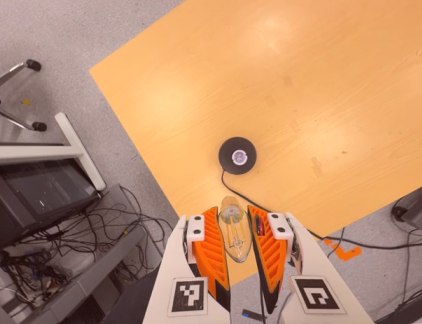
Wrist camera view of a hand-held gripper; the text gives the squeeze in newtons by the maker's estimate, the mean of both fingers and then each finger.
{"total": 21.8, "left": 24.2, "right": 19.5}